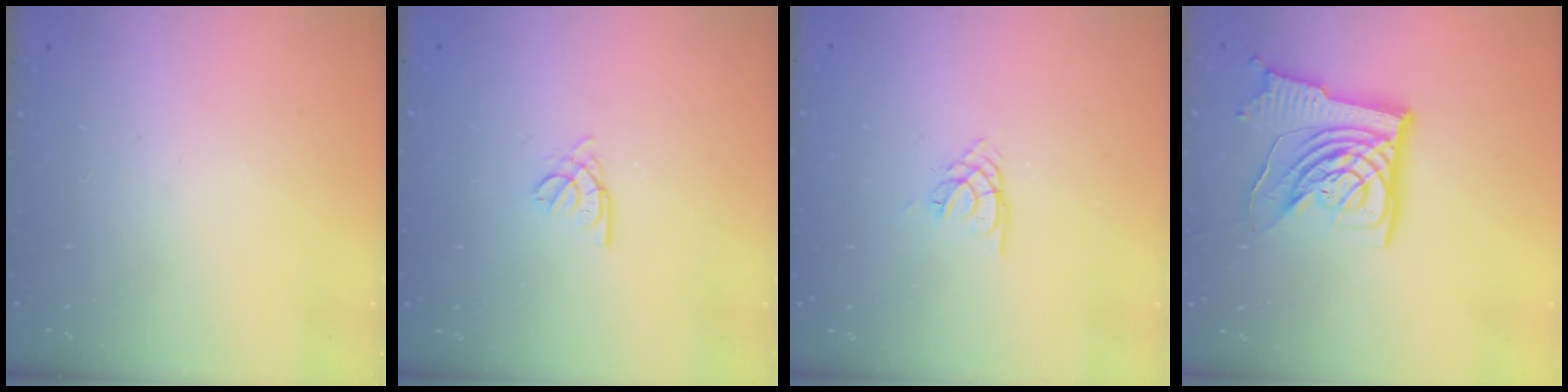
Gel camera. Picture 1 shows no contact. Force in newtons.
{"total": 2.2, "press": 2.1, "slide": 0.6}
{"total": 1.7, "press": 1.7, "slide": 0.4}
{"total": 13.1, "press": 13.0, "slide": 1.7}